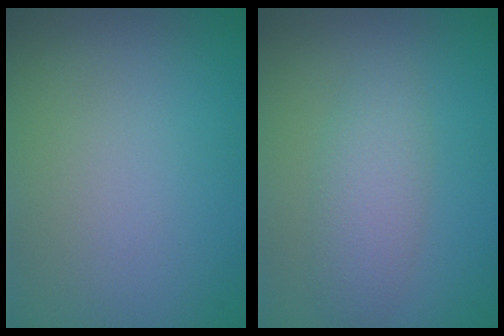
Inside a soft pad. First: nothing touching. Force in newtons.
{"total": 2.7, "press": 2.7, "slide": 0.0}